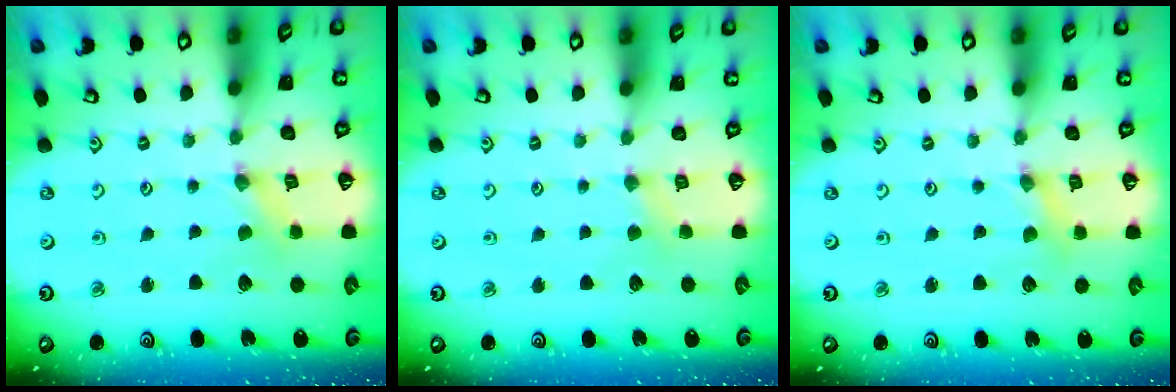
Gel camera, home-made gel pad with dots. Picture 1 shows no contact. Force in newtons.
{"total": 2.1, "press": 2.0, "slide": 0.4}
{"total": 1.6, "press": 1.6, "slide": 0.2}